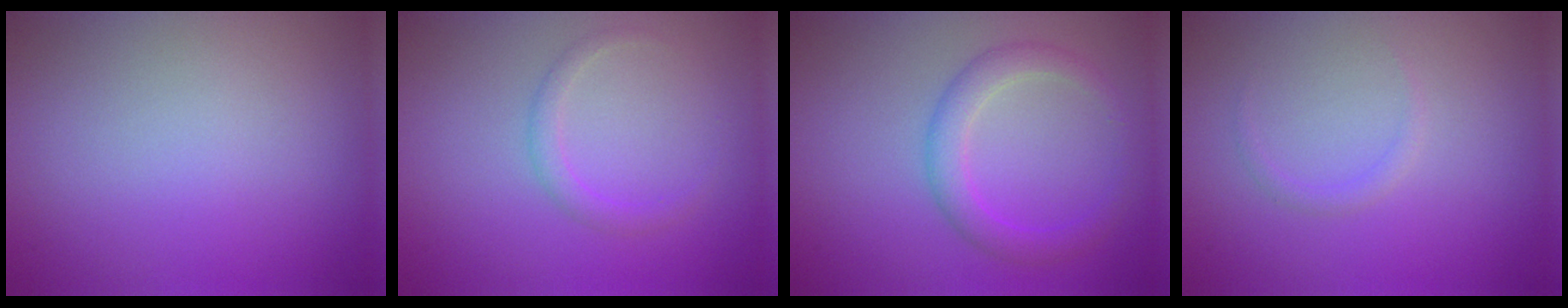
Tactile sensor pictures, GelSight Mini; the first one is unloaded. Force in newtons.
{"total": 1.4, "press": 1.4, "slide": 0.0}
{"total": 2.8, "press": 2.8, "slide": 0.0}
{"total": 0.7, "press": 0.7, "slide": 0.1}